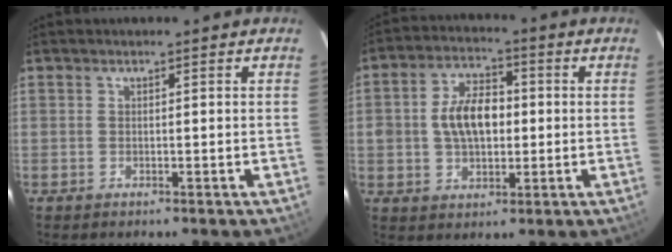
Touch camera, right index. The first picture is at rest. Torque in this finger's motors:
{"motor_torque": [0.38, 0.02, 0.30, 0.09]}